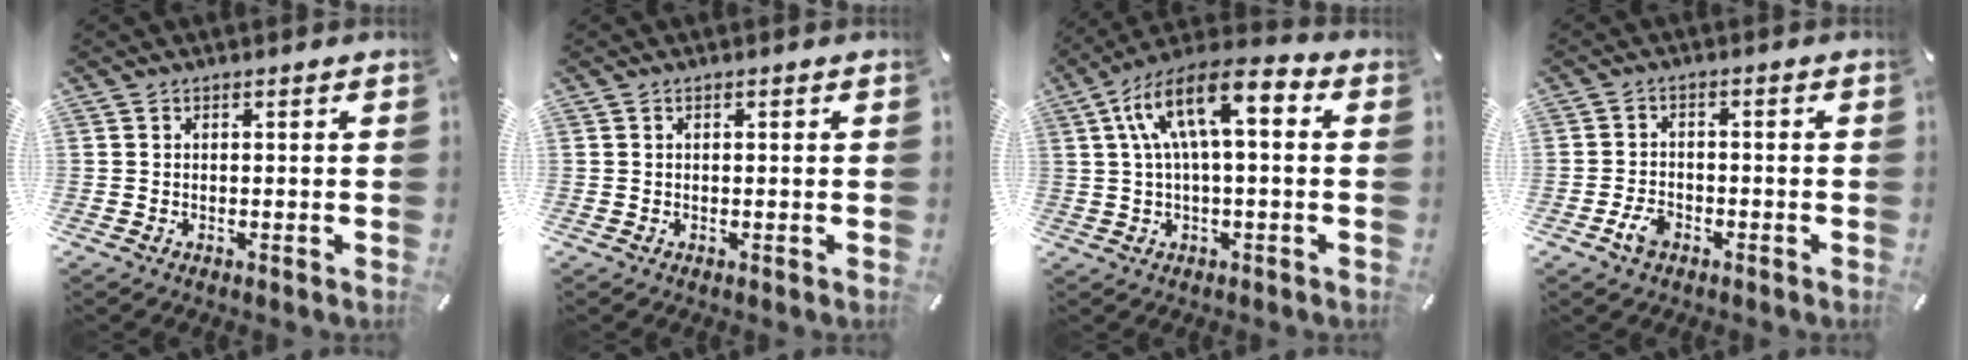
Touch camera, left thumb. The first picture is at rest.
{"total": 0.0}
{"total": 13.4, "force": [3.5, 5.0, 11.9], "torque": [-0.230, -0.009, 0.061]}
{"total": 4.0, "force": [-2.2, 2.5, 2.2], "torque": [-0.056, 0.005, -0.044]}